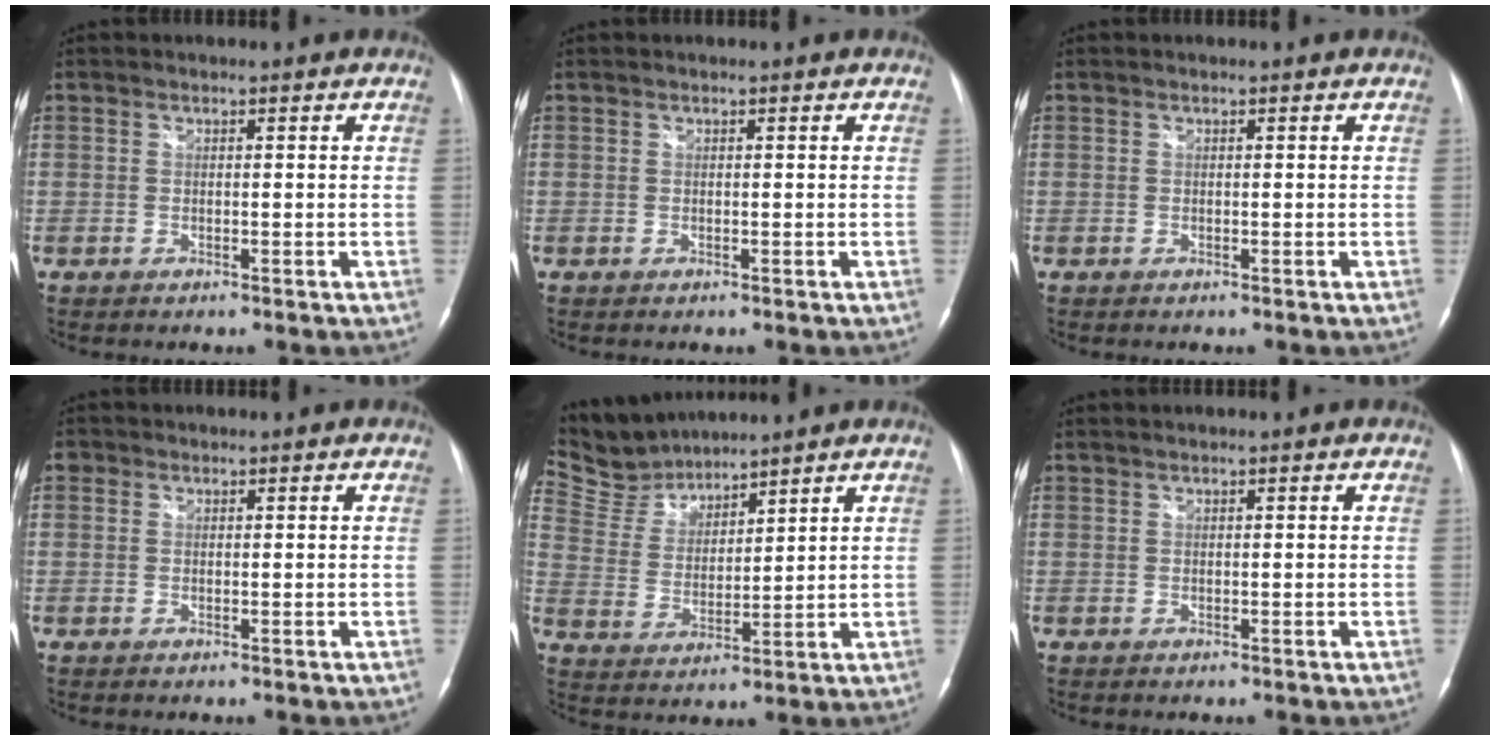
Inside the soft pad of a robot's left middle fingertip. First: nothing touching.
{"total": 0.0}
{"total": 0.0}
{"total": 0.9, "force": [0.4, 0.8, 0.2], "torque": [0.005, 0.005, 0.003]}
{"total": 8.1, "force": [8.0, 1.5, 0.4], "torque": [-0.026, 0.012, 0.176]}
{"total": 0.8, "force": [0.7, -0.1, 0.4], "torque": [-0.012, 0.011, 0.017]}